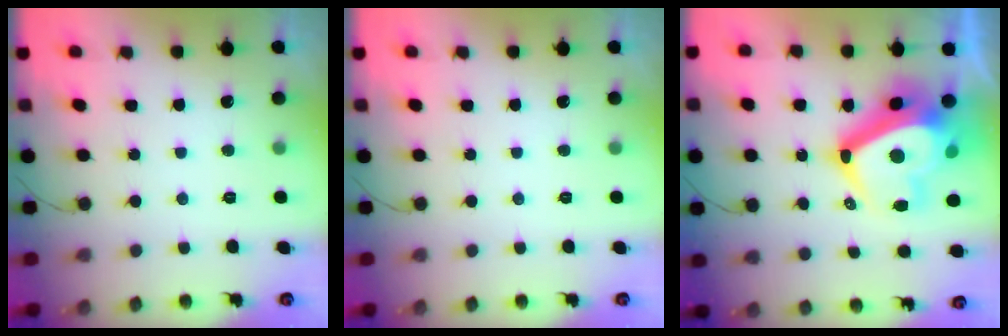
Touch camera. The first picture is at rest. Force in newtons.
{"total": 0.0}
{"total": 21.1, "press": 21.0, "slide": 2.1}